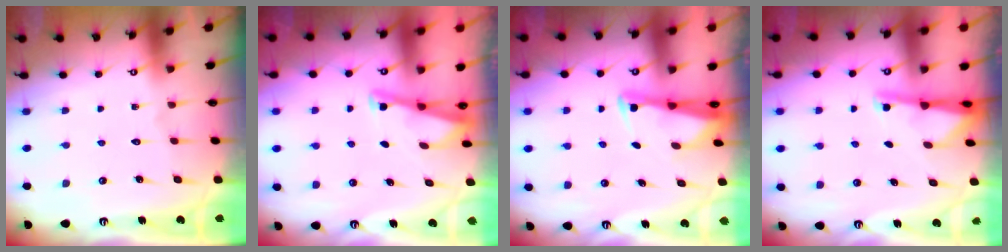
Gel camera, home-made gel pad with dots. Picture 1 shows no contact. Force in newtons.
{"total": 3.1, "press": 3.1, "slide": 0.3}
{"total": 2.8, "press": 2.8, "slide": 0.5}
{"total": 2.9, "press": 2.8, "slide": 0.5}